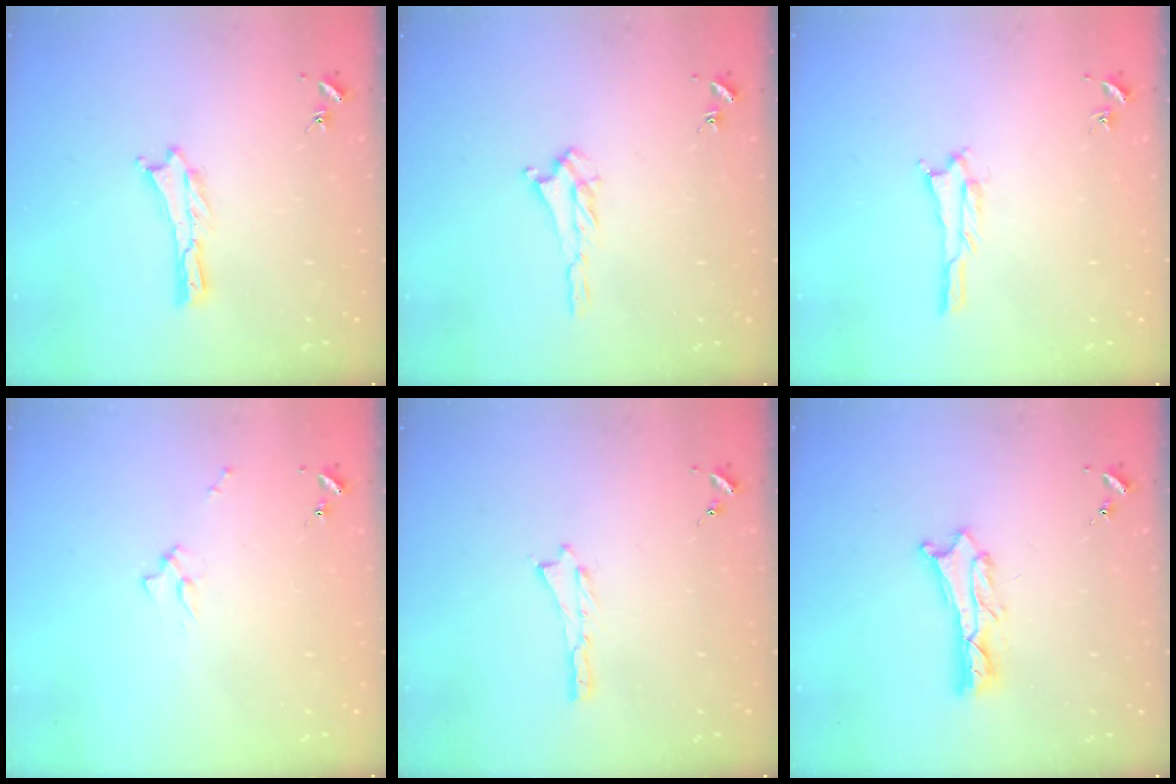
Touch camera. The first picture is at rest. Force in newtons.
{"total": 2.0, "press": 2.0, "slide": 0.5}
{"total": 1.7, "press": 1.7, "slide": 0.2}
{"total": 1.7, "press": 1.6, "slide": 0.2}
{"total": 0.0}
{"total": 2.0, "press": 2.0, "slide": 0.2}